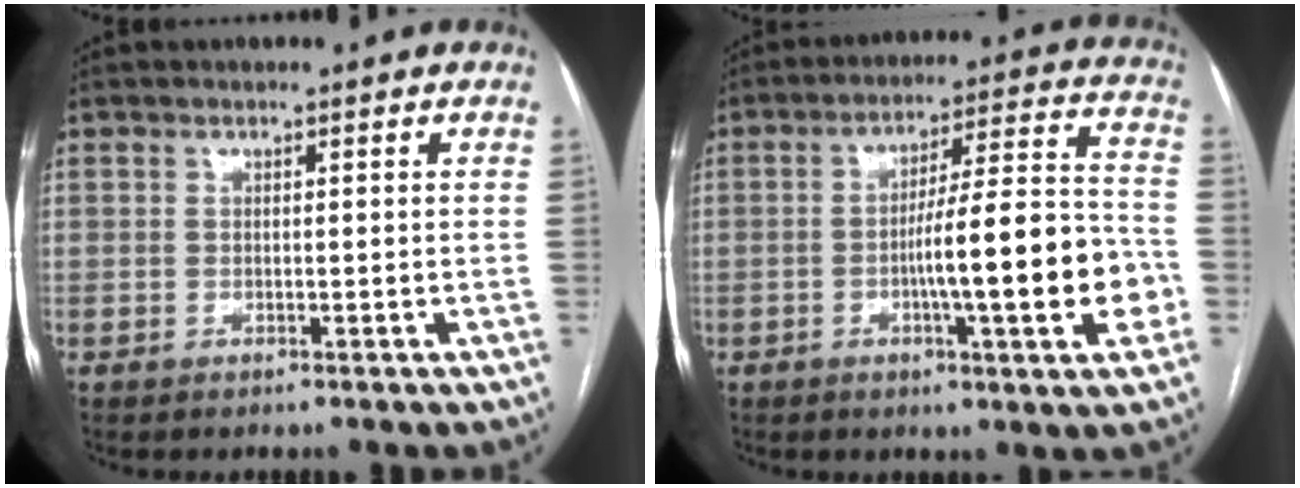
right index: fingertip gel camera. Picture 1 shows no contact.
{"total": 15.8, "force": [-3.8, 1.3, 15.3], "torque": [-0.230, 0.013, -0.055]}